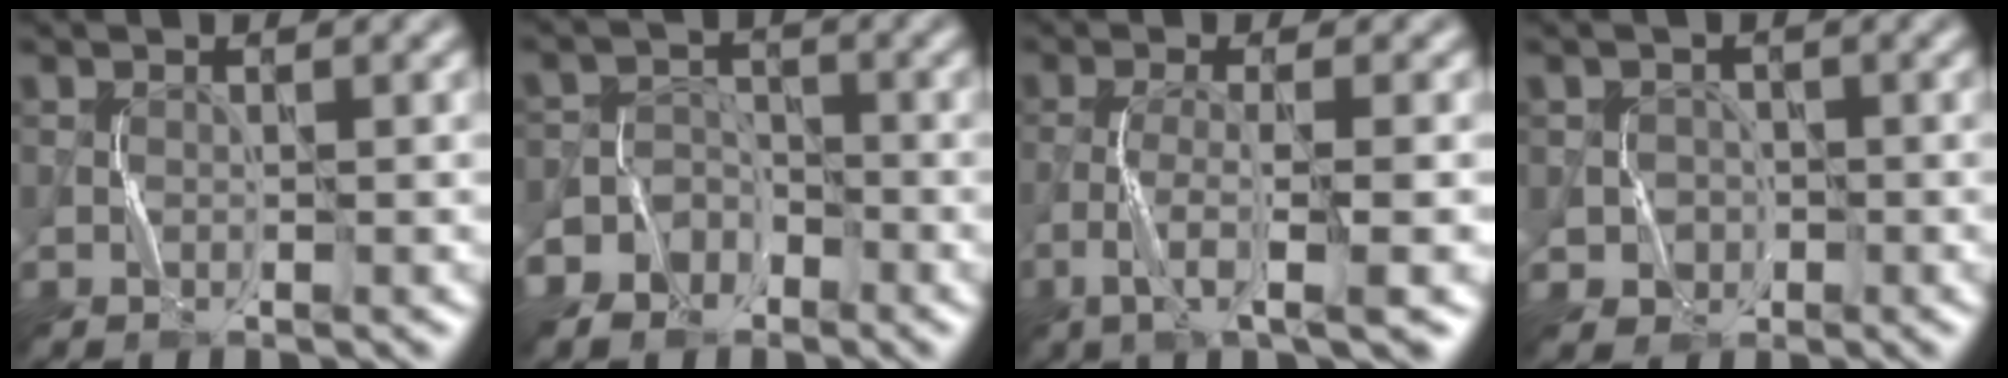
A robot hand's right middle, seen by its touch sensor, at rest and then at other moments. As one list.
[{"total": 5.7, "force": [-3.7, 4.3, 0.4], "torque": [0.014, -0.002, -0.087]}, {"total": 4.1, "force": [-1.8, 0.3, 3.6], "torque": [-0.072, -0.003, -0.038]}, {"total": 2.6, "force": [-0.5, 2.5, 0.0], "torque": [0.016, 0.006, -0.020]}]